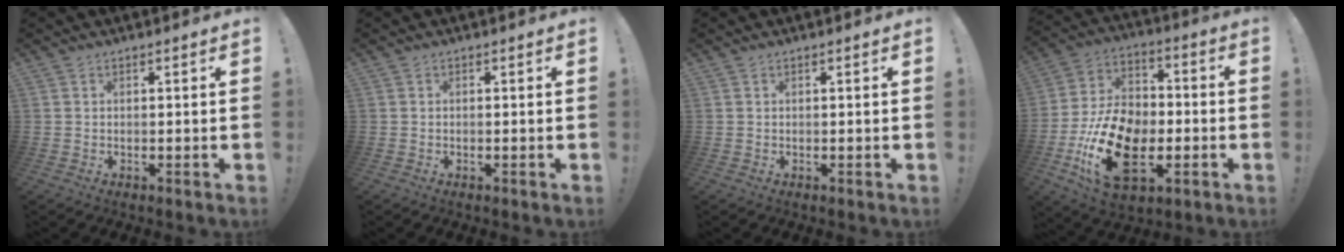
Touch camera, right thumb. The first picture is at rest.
{"total": 0.0}
{"total": 0.0}
{"total": 22.6, "force": [-7.1, 14.2, 16.1], "torque": [-0.306, 0.042, -0.108]}